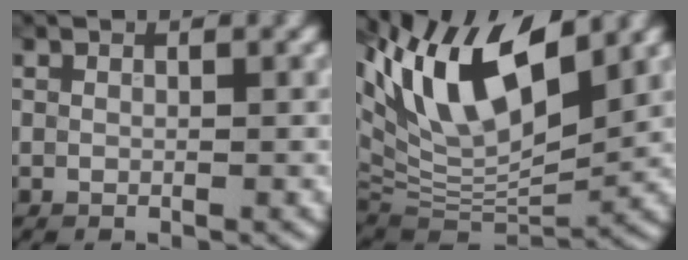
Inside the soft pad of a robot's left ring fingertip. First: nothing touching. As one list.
[{"total": 12.8, "force": [5.9, 4.7, 10.4], "torque": [-0.187, 0.018, 0.105]}]